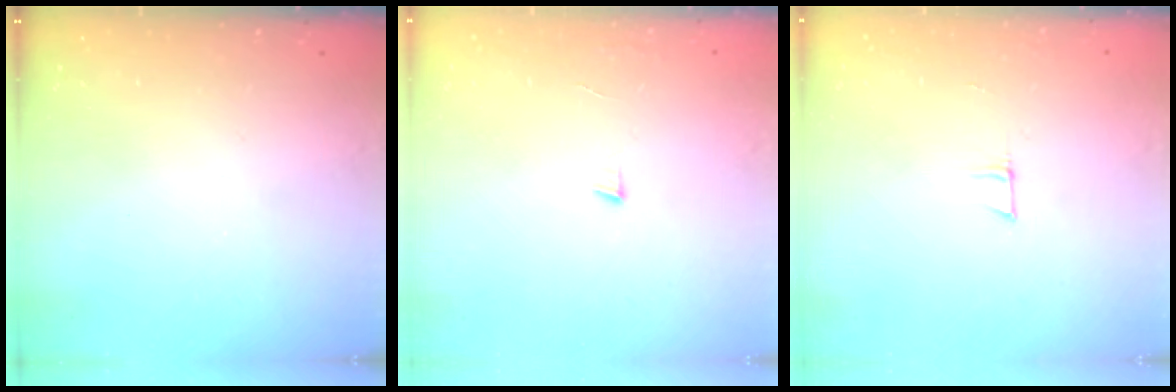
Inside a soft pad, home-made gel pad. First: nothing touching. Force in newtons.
{"total": 4.1, "press": 4.1, "slide": 0.4}
{"total": 3.9, "press": 3.9, "slide": 0.3}